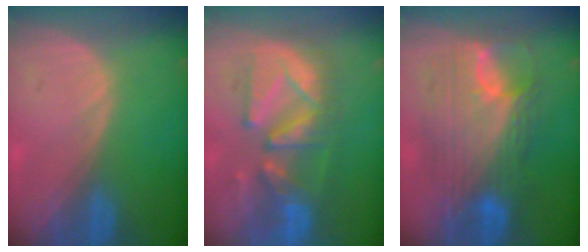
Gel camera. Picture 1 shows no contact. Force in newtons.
{"total": 10.4, "press": 10.2, "slide": 2.3}
{"total": 11.9, "press": 11.8, "slide": 1.0}